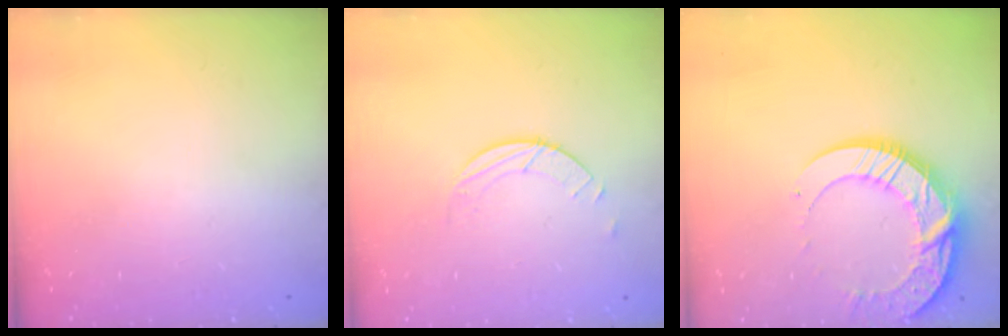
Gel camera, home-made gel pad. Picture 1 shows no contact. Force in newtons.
{"total": 1.5, "press": 1.5, "slide": 0.1}
{"total": 17.2, "press": 17.1, "slide": 1.6}